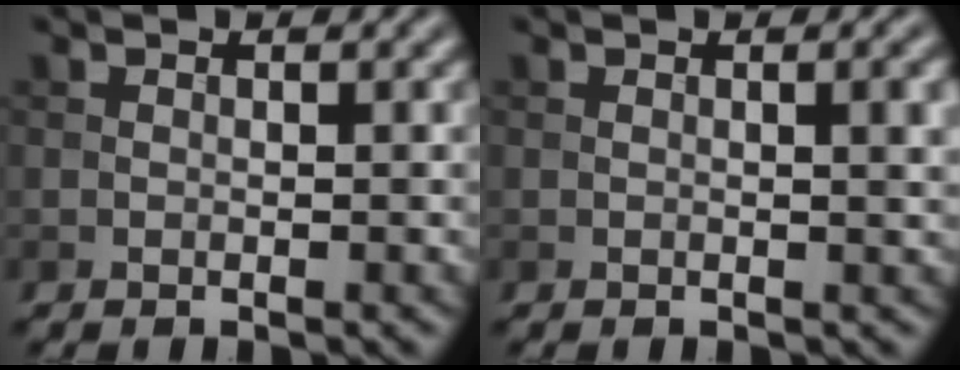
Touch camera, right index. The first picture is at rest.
{"total": 2.4, "force": [0.6, 0.7, 2.2], "torque": [-0.025, 0.004, 0.009]}